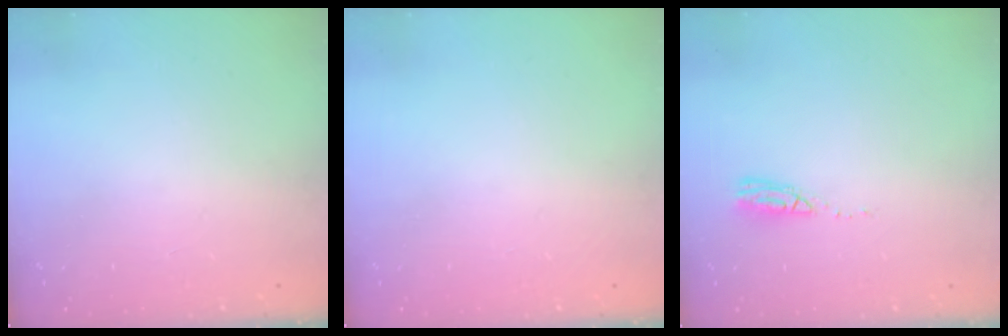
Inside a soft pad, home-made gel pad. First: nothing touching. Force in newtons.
{"total": 0.0}
{"total": 6.8, "press": 6.8, "slide": 0.4}